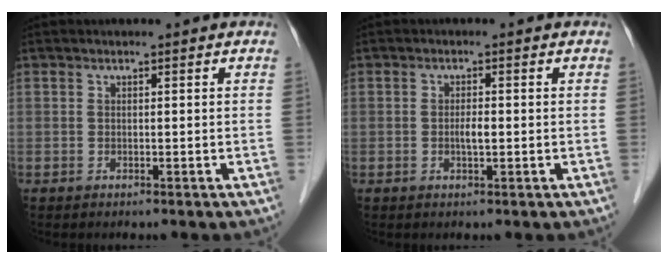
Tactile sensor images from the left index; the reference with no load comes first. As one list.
[{"total": 1.6, "force": [-0.2, 0.4, 1.5], "torque": [-0.029, -0.001, -0.005]}]